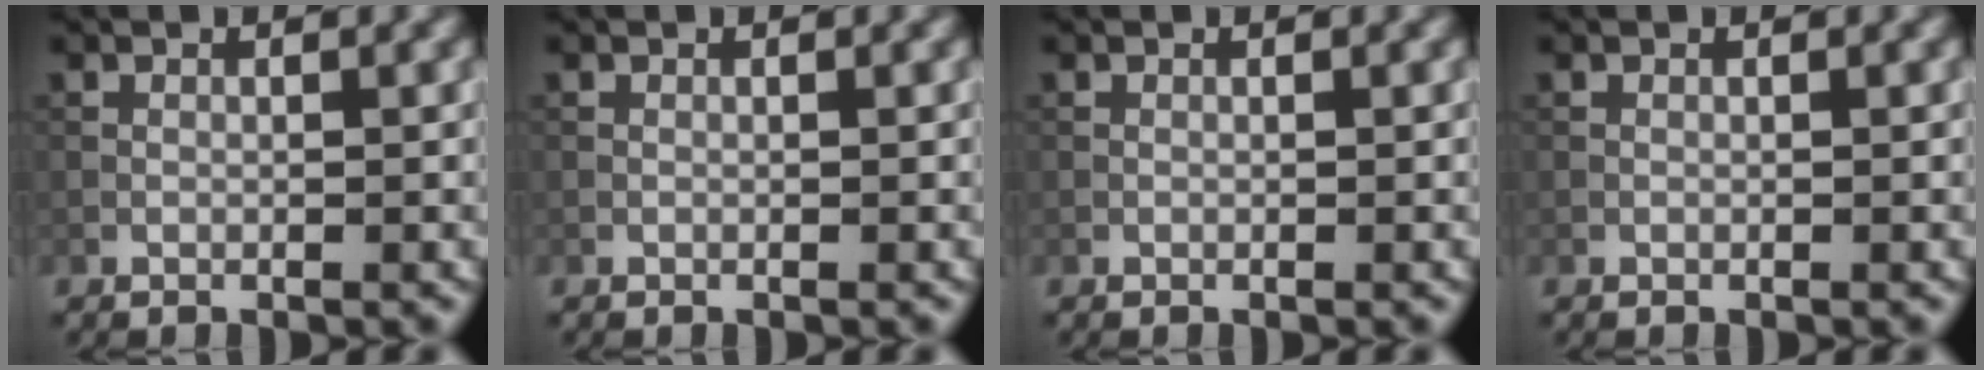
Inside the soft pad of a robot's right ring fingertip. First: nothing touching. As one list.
[{"total": 0.0}, {"total": 0.0}, {"total": 0.0}]